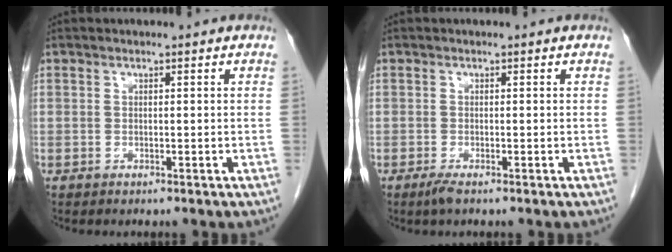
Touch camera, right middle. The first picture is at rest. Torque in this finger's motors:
{"motor_torque": [0.35, -0.14, 0.00, 0.01]}